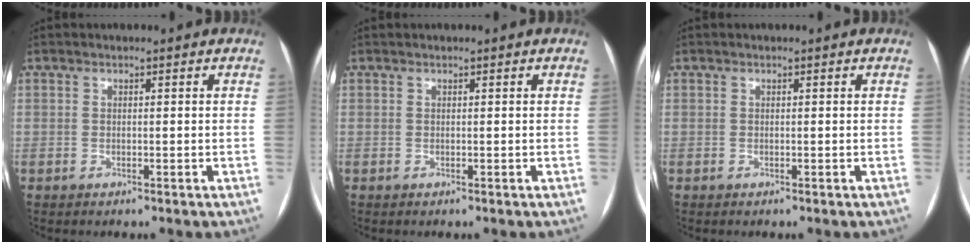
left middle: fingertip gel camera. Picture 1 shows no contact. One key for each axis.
{"total": 0.0}
{"total": 0.0}